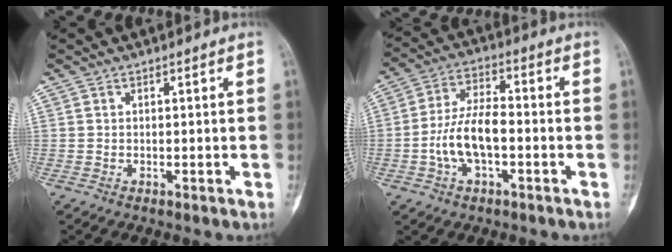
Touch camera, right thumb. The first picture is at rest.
{"total": 10.3, "force": [-2.4, 5.1, 8.6], "torque": [-0.169, 0.031, -0.049]}